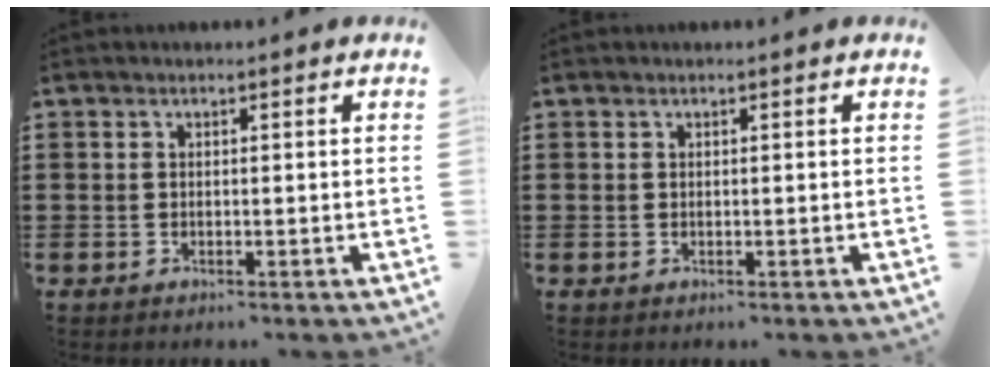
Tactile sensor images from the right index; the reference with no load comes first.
{"total": 0.0}